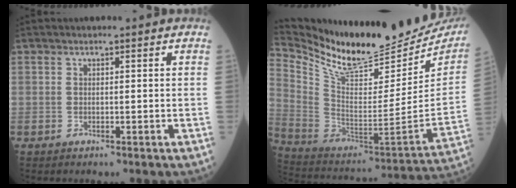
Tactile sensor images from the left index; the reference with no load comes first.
{"total": 25.3, "force": [23.0, 4.2, 9.8], "torque": [-0.184, -0.082, 0.356]}